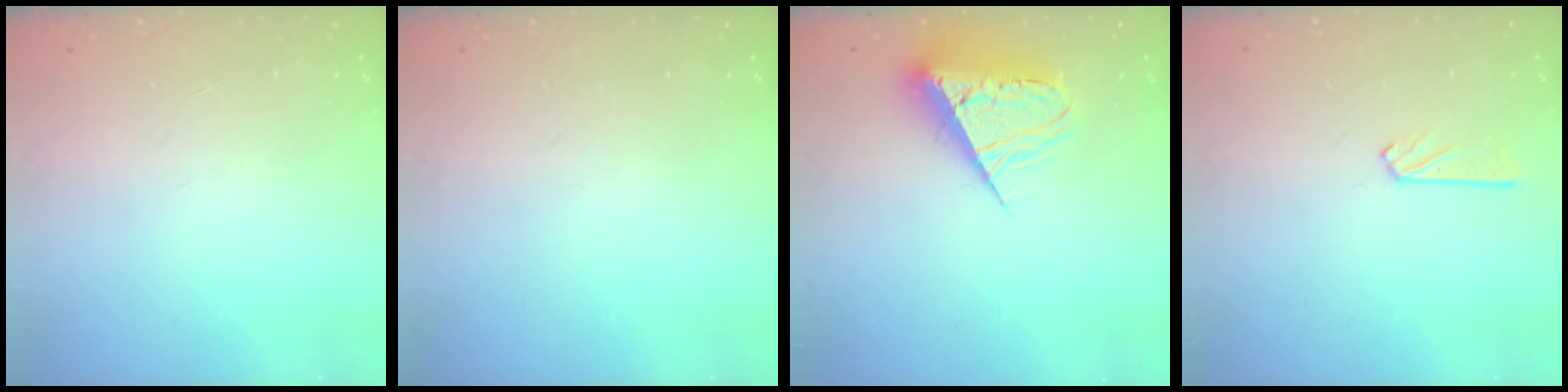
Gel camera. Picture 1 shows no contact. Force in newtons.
{"total": 0.0}
{"total": 10.2, "press": 10.2, "slide": 0.6}
{"total": 4.1, "press": 4.1, "slide": 0.3}